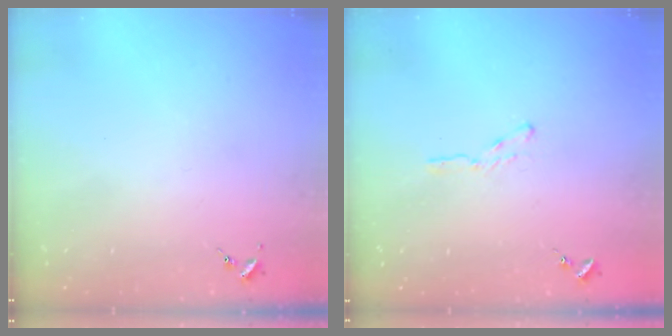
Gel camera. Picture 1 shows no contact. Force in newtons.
{"total": 3.5, "press": 3.5, "slide": 0.4}